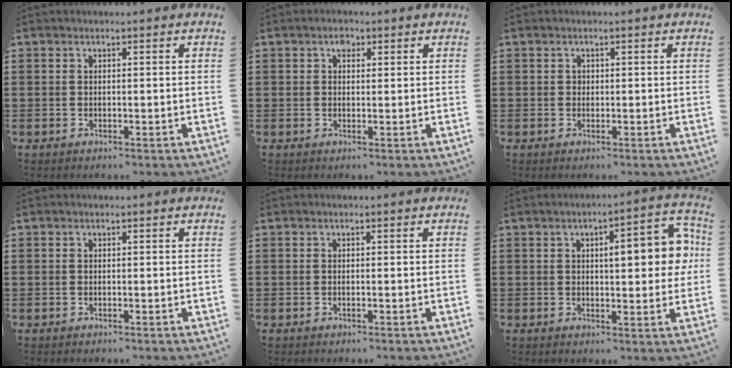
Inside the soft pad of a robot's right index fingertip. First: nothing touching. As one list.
[{"total": 1.8, "force": [0.8, 1.2, 1.0], "torque": [-0.023, 0.007, 0.014]}, {"total": 0.6, "force": [0.1, 0.6, 0.1], "torque": [-0.005, 0.004, 0.001]}, {"total": 0.0}, {"total": 0.0}, {"total": 8.4, "force": [1.6, 2.6, 7.8], "torque": [-0.107, -0.005, 0.016]}]